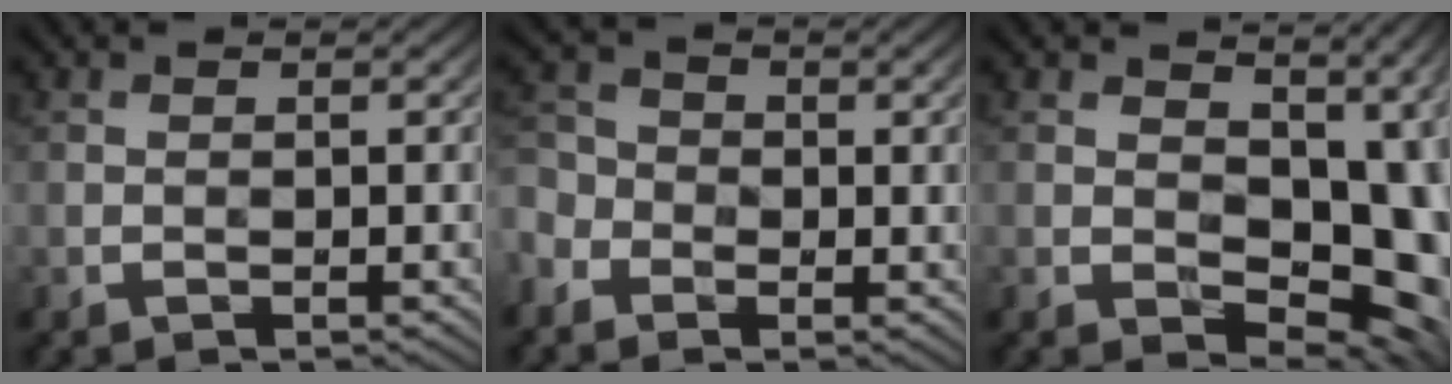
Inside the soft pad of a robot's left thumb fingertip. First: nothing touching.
{"total": 4.5, "force": [-2.0, 3.5, 2.1], "torque": [-0.070, -0.006, -0.049]}
{"total": 13.9, "force": [0.7, 9.1, 10.5], "torque": [-0.105, -0.017, 0.028]}